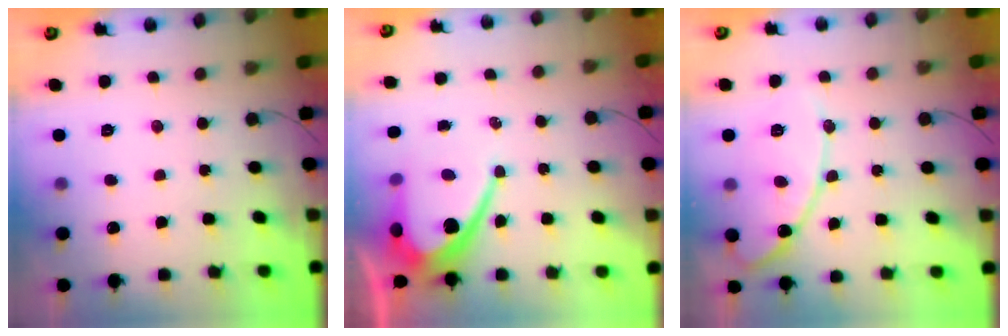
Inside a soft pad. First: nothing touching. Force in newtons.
{"total": 13.1, "press": 13.0, "slide": 1.0}
{"total": 13.9, "press": 13.9, "slide": 1.1}